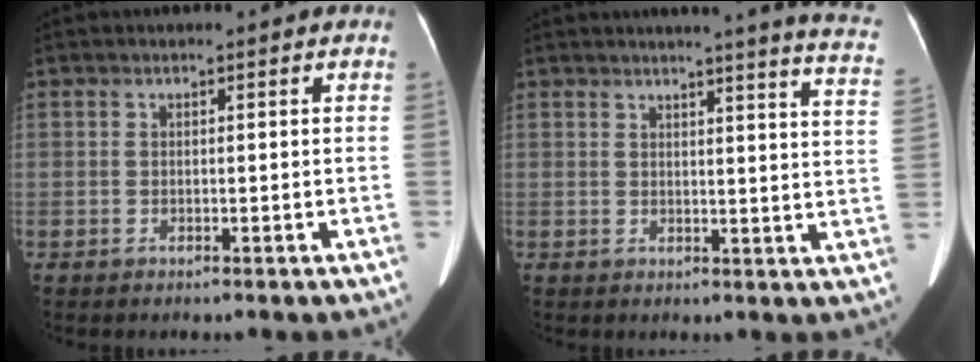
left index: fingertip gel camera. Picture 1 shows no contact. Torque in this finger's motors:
{"motor_torque": [0.85, -1.29, 0.24, 0.06]}